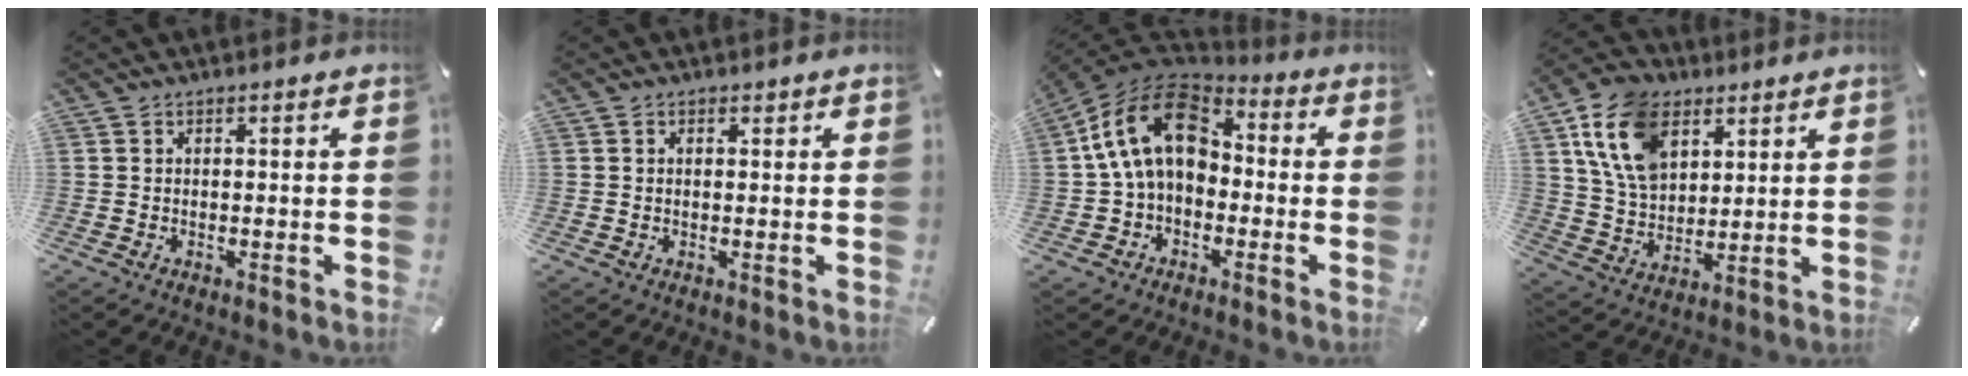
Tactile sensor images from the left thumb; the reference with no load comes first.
{"total": 1.0, "force": [0.3, 0.7, 0.7], "torque": [-0.006, 0.002, 0.002]}
{"total": 16.5, "force": [1.7, 11.9, 11.2], "torque": [-0.233, 0.014, 0.024]}
{"total": 14.2, "force": [6.7, 9.7, 7.9], "torque": [-0.194, -0.009, 0.125]}